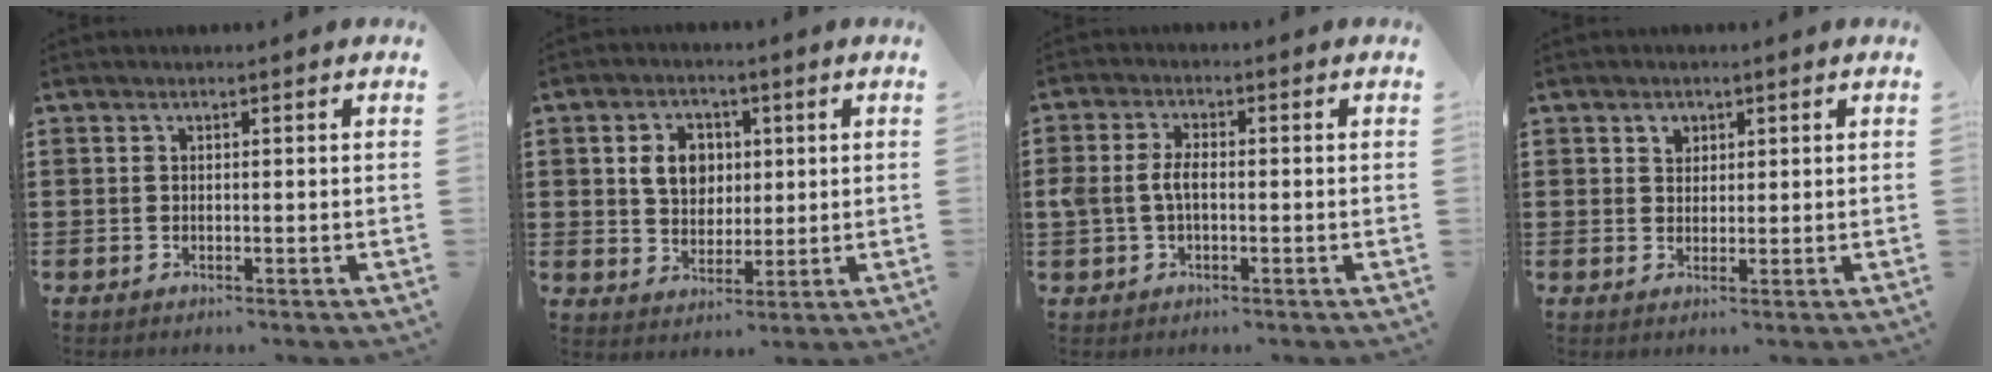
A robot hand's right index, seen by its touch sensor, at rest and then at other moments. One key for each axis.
{"total": 6.2, "fx": 1.5, "fy": 5.0, "fz": 3.4, "tx": -0.078, "ty": 0.015, "tz": 0.021}
{"total": 3.8, "fx": -0.3, "fy": 2.1, "fz": 3.1, "tx": -0.082, "ty": -0.003, "tz": -0.013}
{"total": 1.8, "fx": 0.9, "fy": 1.4, "fz": 0.6, "tx": -0.017, "ty": 0.008, "tz": 0.017}